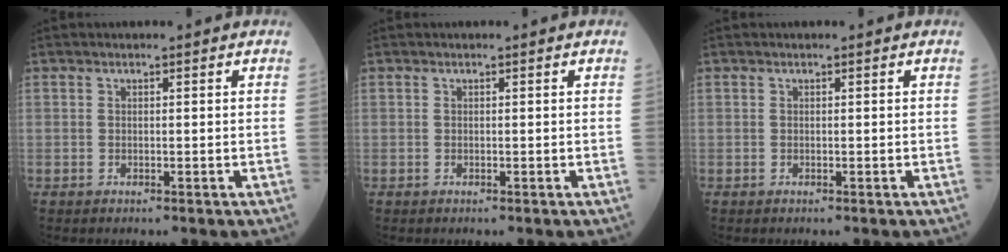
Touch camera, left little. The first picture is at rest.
{"total": 0.0}
{"total": 0.0}